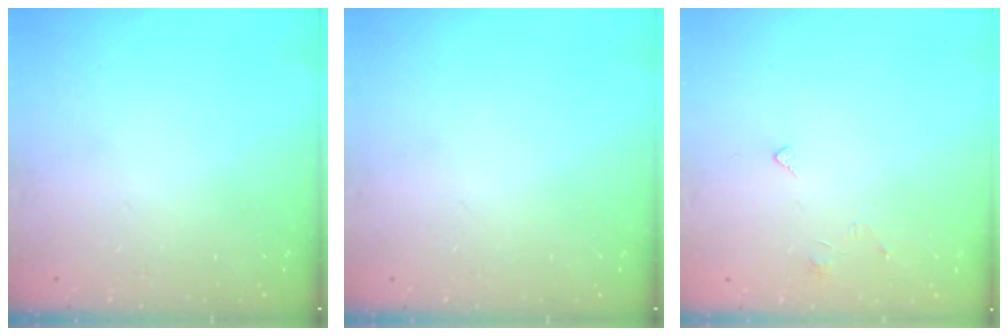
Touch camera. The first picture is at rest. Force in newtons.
{"total": 0.0}
{"total": 2.2, "press": 2.1, "slide": 0.4}